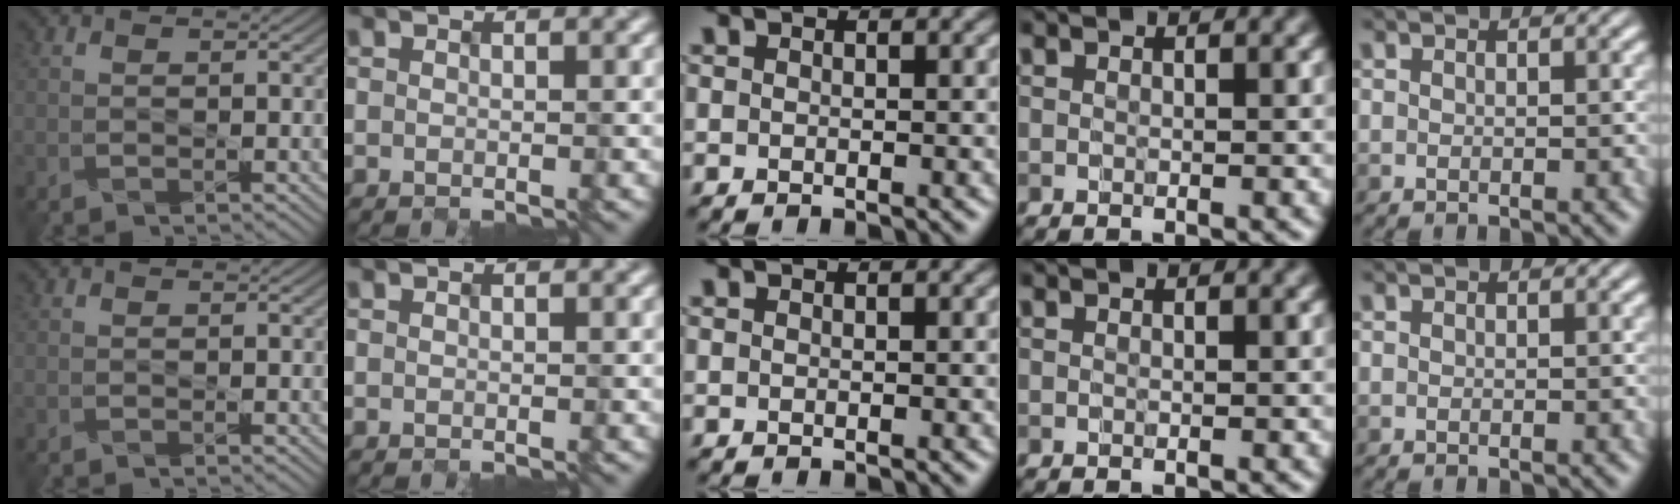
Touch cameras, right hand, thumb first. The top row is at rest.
{}